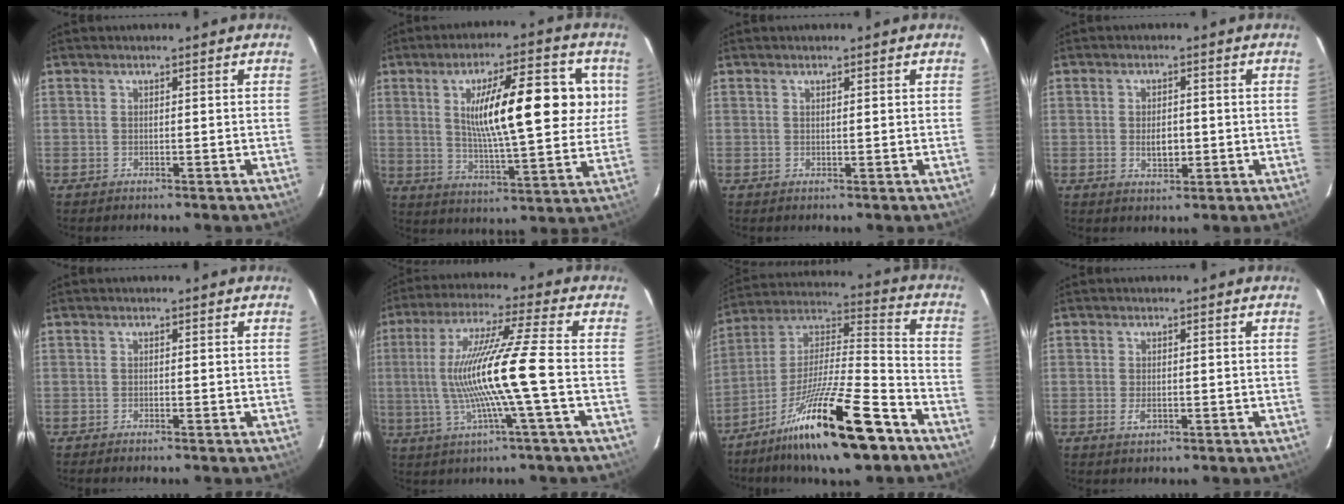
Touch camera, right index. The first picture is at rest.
{"total": 18.1, "force": [5.0, 4.8, 16.8], "torque": [-0.275, 0.010, 0.077]}
{"total": 0.7, "force": [0.2, -0.5, -0.4], "torque": [0.007, 0.001, 0.003]}
{"total": 4.0, "force": [-0.5, 2.3, 3.2], "torque": [-0.057, -0.001, -0.006]}
{"total": 1.2, "force": [-0.7, -0.6, -0.8], "torque": [0.015, -0.002, -0.014]}
{"total": 13.3, "force": [-2.0, -1.8, 13.1], "torque": [-0.246, -0.005, -0.030]}
{"total": 21.5, "force": [-14.5, 3.5, 15.5], "torque": [-0.276, -0.018, -0.249]}
{"total": 2.2, "force": [-0.7, 1.2, 1.7], "torque": [-0.032, -0.002, -0.011]}